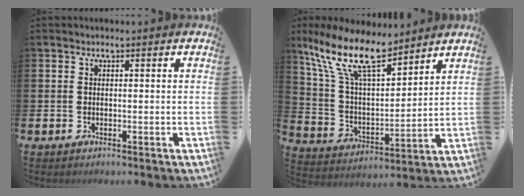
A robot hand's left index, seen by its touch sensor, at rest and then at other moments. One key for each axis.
{"total": 12.8, "fx": 10.0, "fy": 3.9, "fz": 6.9, "tx": -0.174, "ty": -0.045, "tz": 0.180}